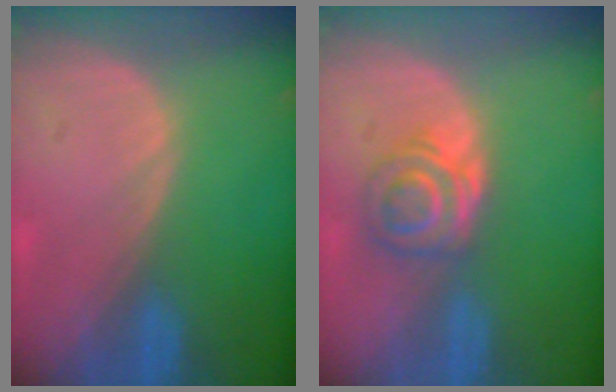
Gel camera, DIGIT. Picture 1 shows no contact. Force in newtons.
{"total": 5.3, "press": 5.0, "slide": 1.7}